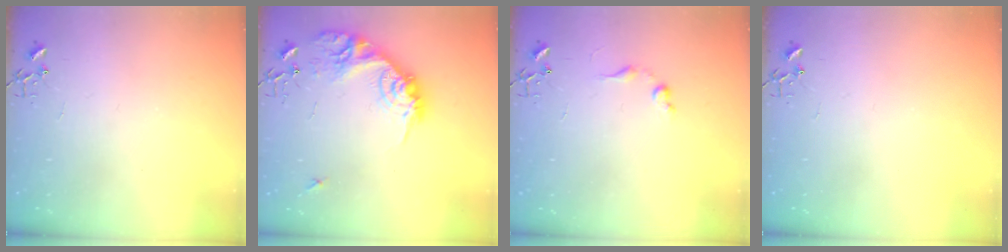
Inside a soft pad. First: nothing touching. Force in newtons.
{"total": 18.2, "press": 18.2, "slide": 1.3}
{"total": 6.7, "press": 6.6, "slide": 0.9}
{"total": 0.0}